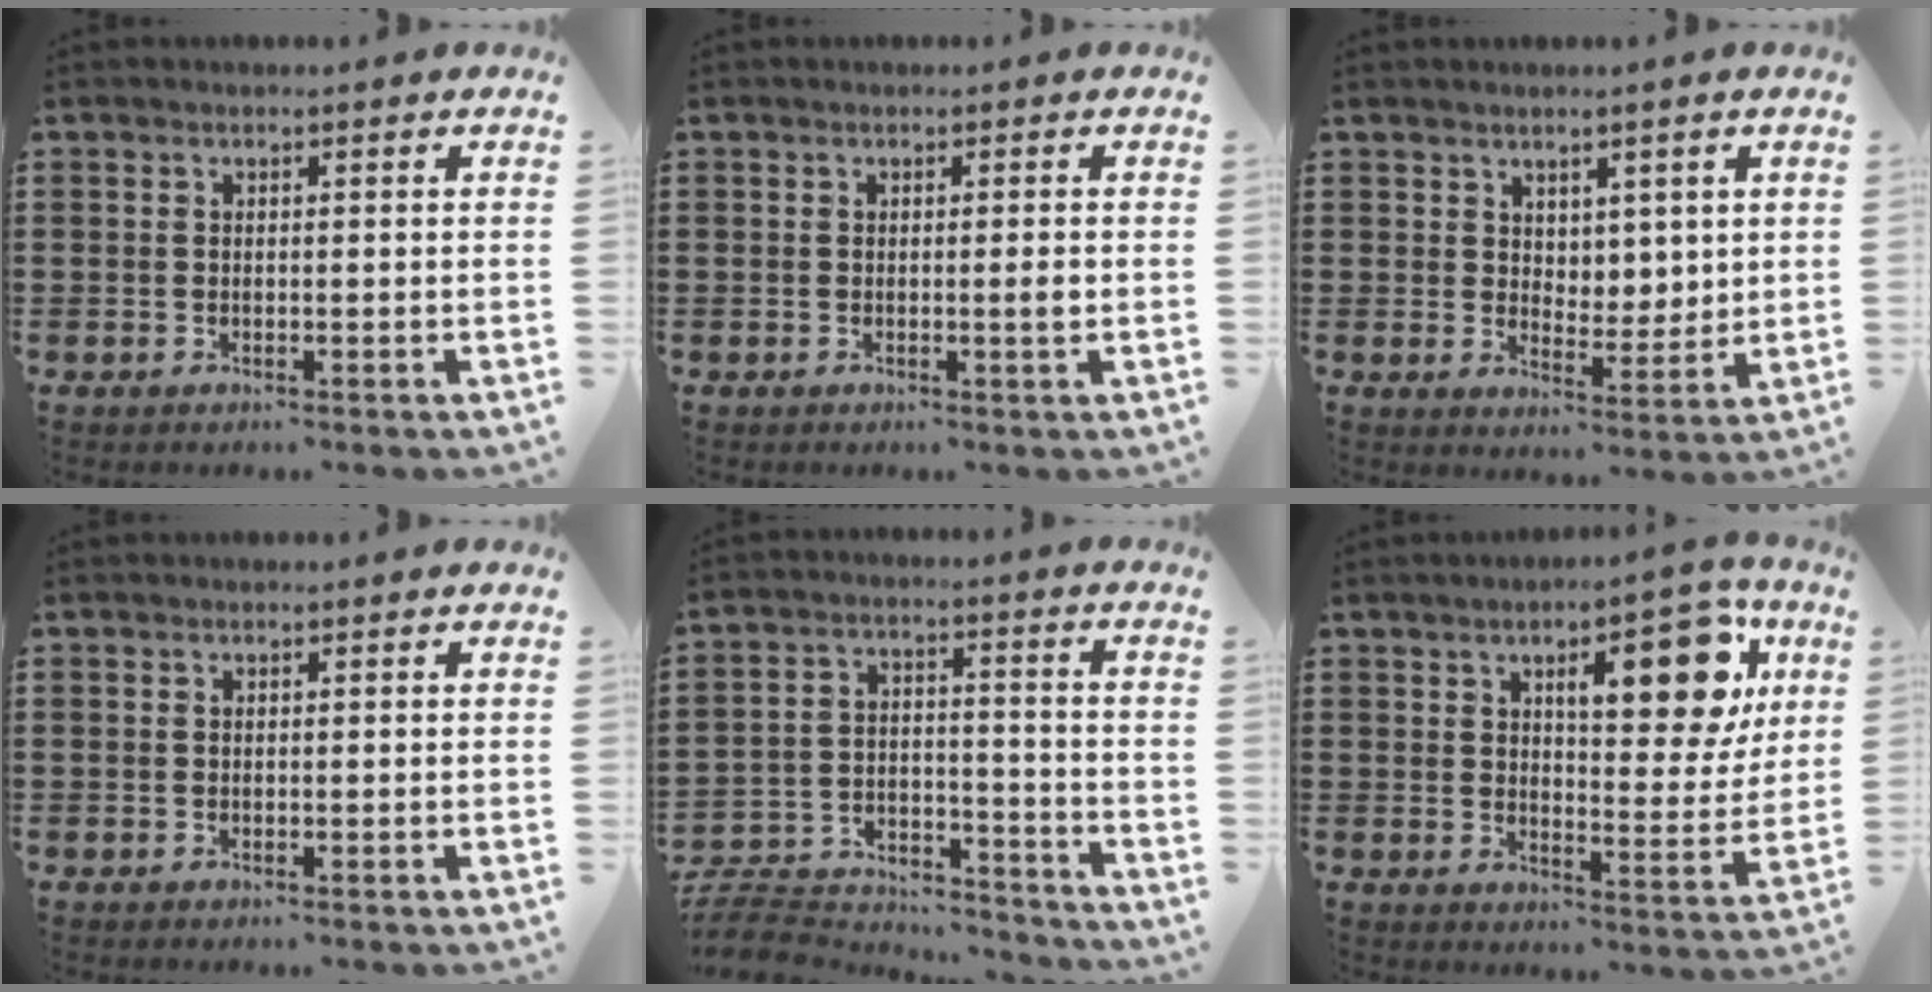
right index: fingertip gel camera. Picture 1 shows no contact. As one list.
[{"total": 1.5, "force": [-0.3, -0.1, 1.5], "torque": [-0.027, -0.004, -0.006]}, {"total": 4.2, "force": [3.1, 2.8, 0.2], "torque": [-0.012, -0.004, 0.057]}, {"total": 0.0}, {"total": 7.6, "force": [-7.3, 1.5, 1.8], "torque": [-0.047, 0.009, -0.147]}, {"total": 12.7, "force": [5.4, 4.7, 10.6], "torque": [-0.144, -0.014, 0.082]}]